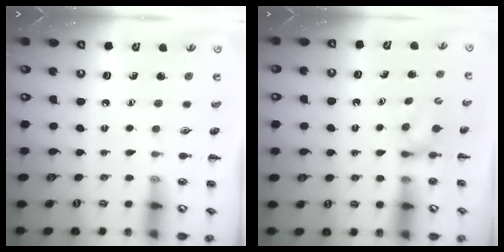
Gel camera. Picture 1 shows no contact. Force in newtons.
{"total": 4.4, "press": 4.2, "slide": 1.2}